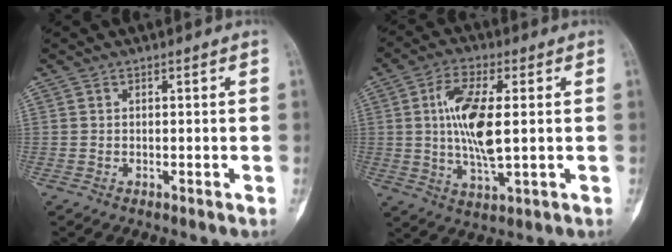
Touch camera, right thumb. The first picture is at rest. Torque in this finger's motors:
{"motor_torque": [1.26, 1.67, 0.78, -0.53, 0.34]}